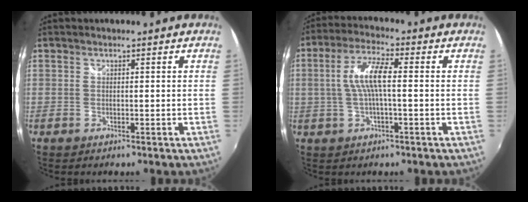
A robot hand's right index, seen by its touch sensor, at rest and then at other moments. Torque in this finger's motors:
{"motor_torque": [0.65, 0.03, 0.44, 0.11]}